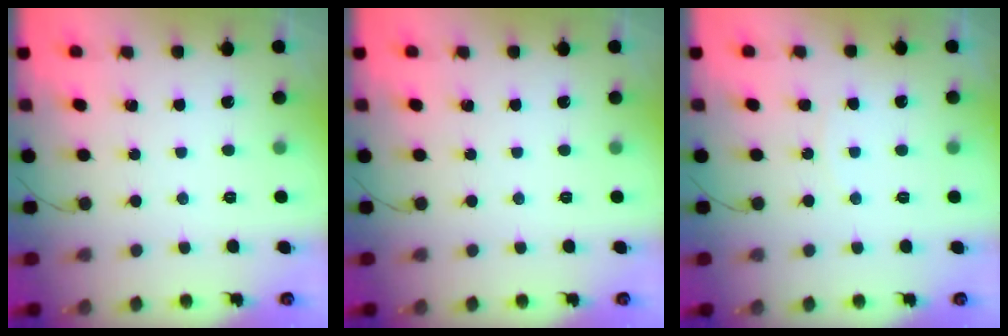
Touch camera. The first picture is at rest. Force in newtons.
{"total": 0.0}
{"total": 4.8, "press": 4.8, "slide": 0.6}